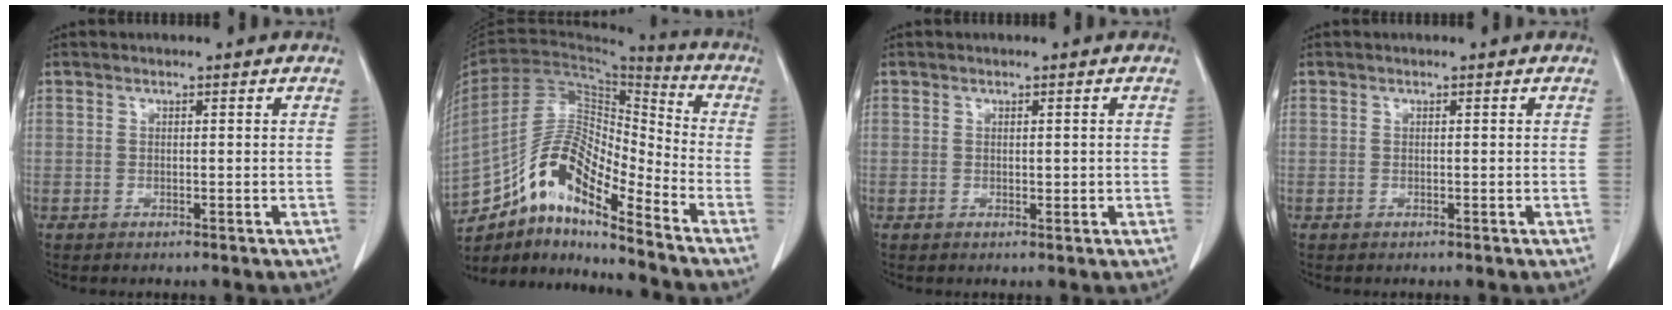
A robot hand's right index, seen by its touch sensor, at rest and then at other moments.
{"total": 14.6, "force": [-10.2, 3.5, 9.9], "torque": [-0.188, 0.032, -0.178]}
{"total": 1.0, "force": [0.2, 0.6, 0.7], "torque": [-0.006, 0.000, 0.008]}
{"total": 0.0}